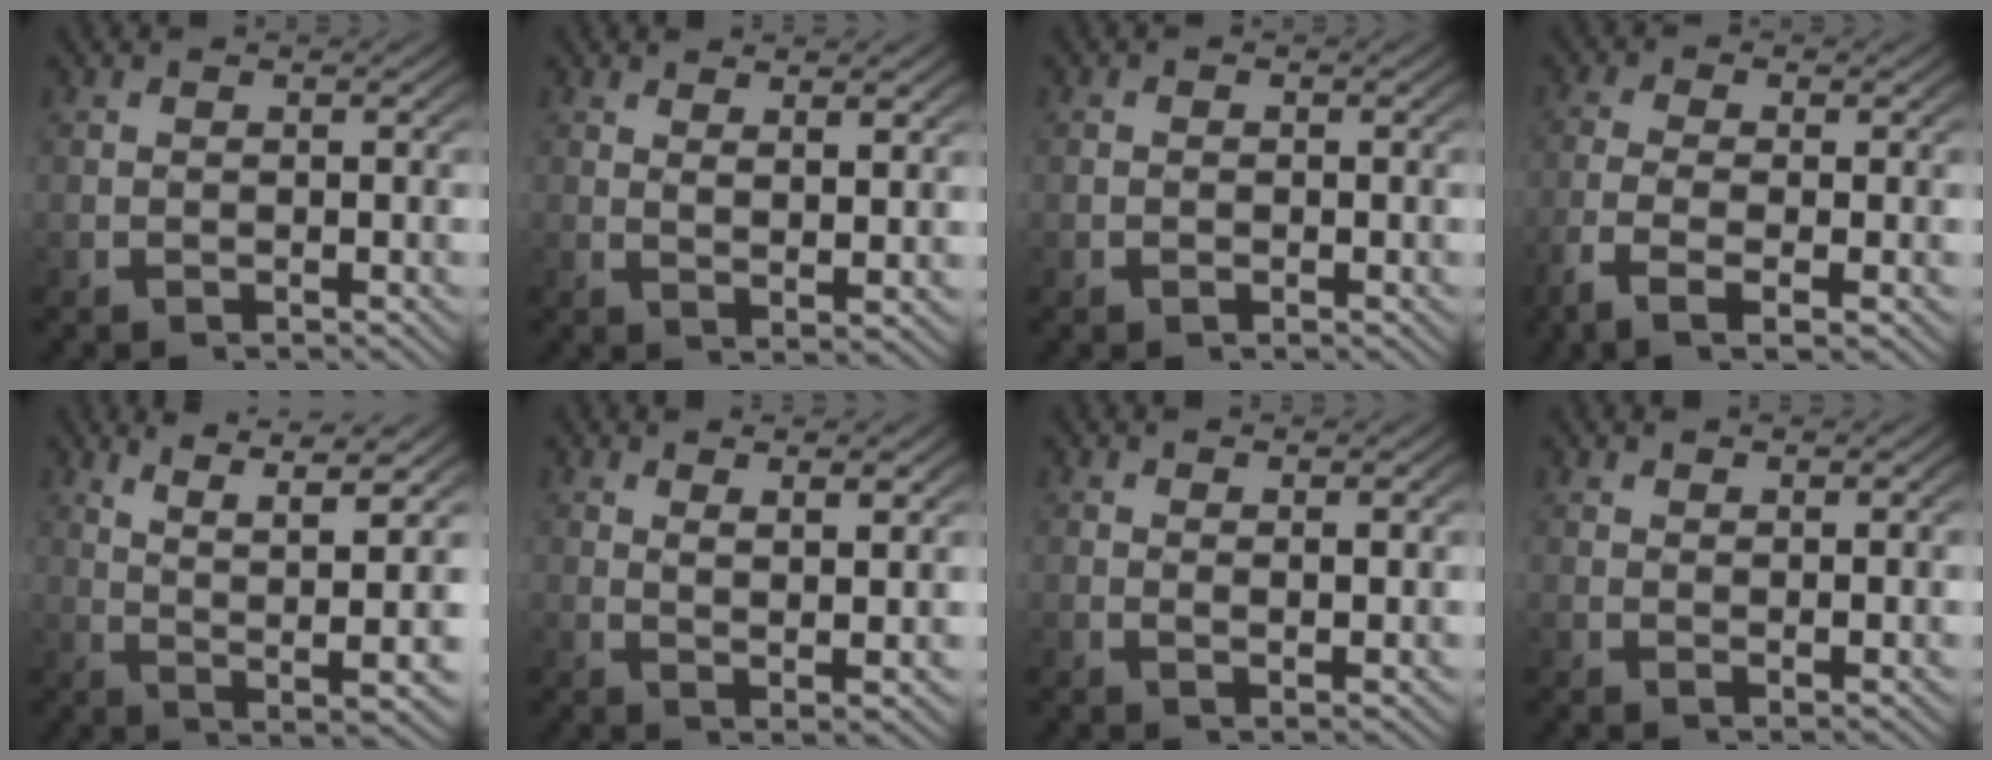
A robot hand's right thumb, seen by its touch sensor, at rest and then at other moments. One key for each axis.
{"total": 2.3, "fx": 1.7, "fy": 0.2, "fz": 1.6, "tx": -0.028, "ty": -0.007, "tz": 0.034}
{"total": 0.5, "fx": -0.2, "fy": 0.3, "fz": 0.3, "tx": -0.005, "ty": -0.003, "tz": -0.006}
{"total": 4.3, "fx": -1.4, "fy": 1.6, "fz": 3.8, "tx": -0.092, "ty": -0.012, "tz": -0.020}
{"total": 10.8, "fx": 3.8, "fy": 4.6, "fz": 9.0, "tx": -0.134, "ty": 0.007, "tz": 0.056}
{"total": 3.1, "fx": 1.9, "fy": 0.3, "fz": 2.4, "tx": -0.042, "ty": -0.006, "tz": 0.039}
{"total": 1.7, "fx": 1.3, "fy": 0.0, "fz": 1.2, "tx": -0.022, "ty": -0.006, "tz": 0.028}
{"total": 1.6, "fx": 1.5, "fy": -0.1, "fz": 0.5, "tx": -0.006, "ty": -0.004, "tz": 0.034}